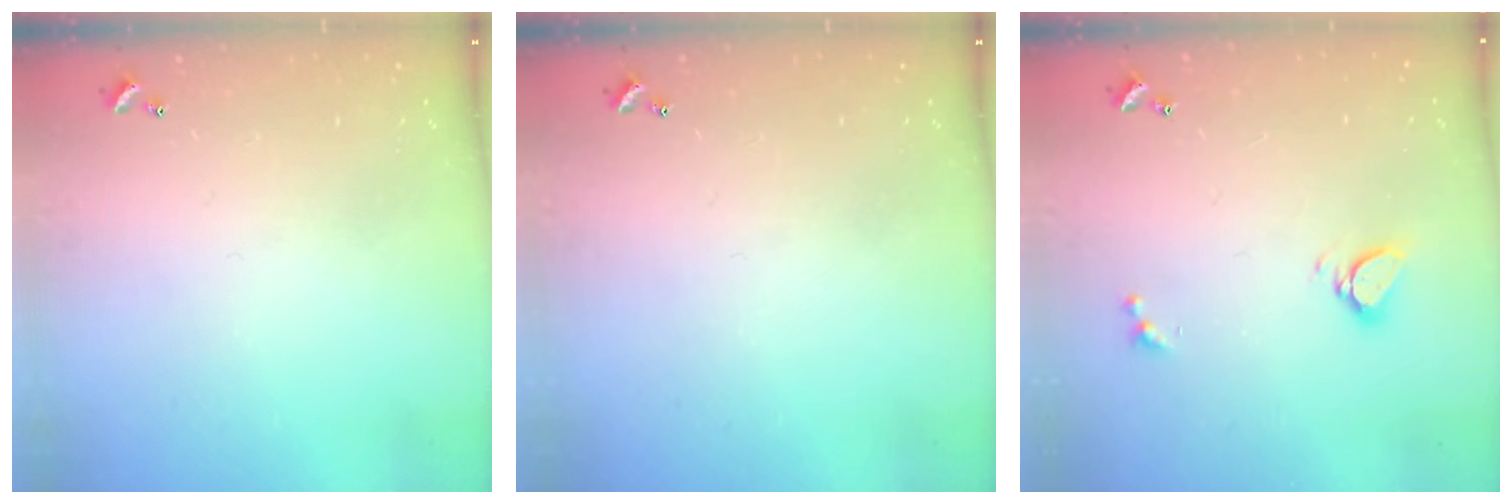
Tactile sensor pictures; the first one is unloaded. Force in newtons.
{"total": 0.0}
{"total": 4.4, "press": 4.4, "slide": 0.6}